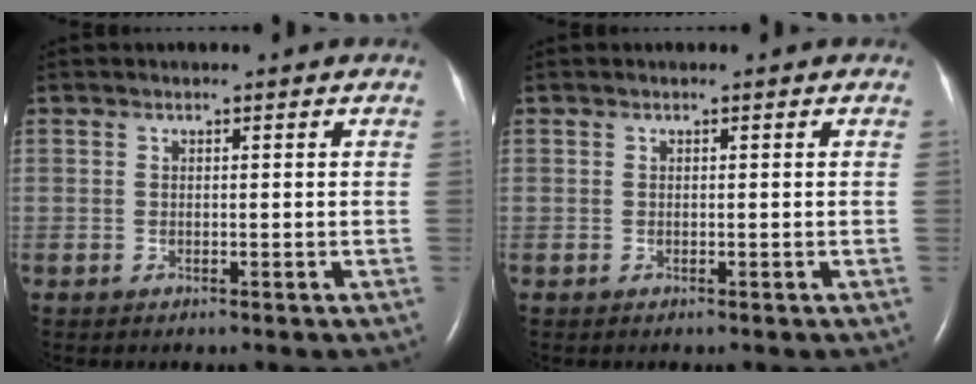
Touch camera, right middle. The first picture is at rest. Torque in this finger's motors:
{"motor_torque": [0.01, 0.01, 0.00, 0.00]}